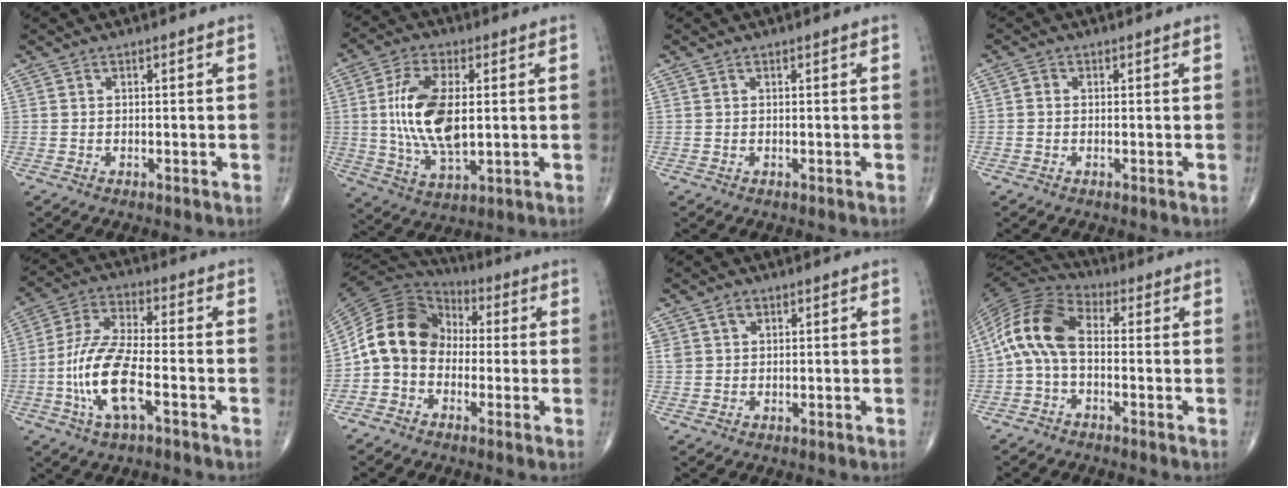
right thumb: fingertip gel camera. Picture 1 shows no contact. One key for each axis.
{"total": 14.7, "fx": 1.2, "fy": 7.1, "fz": 12.8, "tx": -0.249, "ty": -0.010, "tz": 0.027}
{"total": 0.0}
{"total": 0.9, "fx": -0.1, "fy": 0.8, "fz": 0.4, "tx": -0.003, "ty": 0.002, "tz": -0.005}
{"total": 13.2, "fx": -4.0, "fy": 4.6, "fz": 11.7, "tx": -0.247, "ty": 0.022, "tz": -0.078}
{"total": 12.8, "fx": -0.9, "fy": 10.5, "fz": 7.4, "tx": -0.122, "ty": 0.043, "tz": -0.033}
{"total": 2.7, "fx": 1.4, "fy": 2.0, "fz": 1.1, "tx": -0.008, "ty": -0.006, "tz": 0.027}
{"total": 12.0, "fx": -0.2, "fy": 7.0, "fz": 9.8, "tx": -0.192, "ty": 0.031, "tz": -0.021}